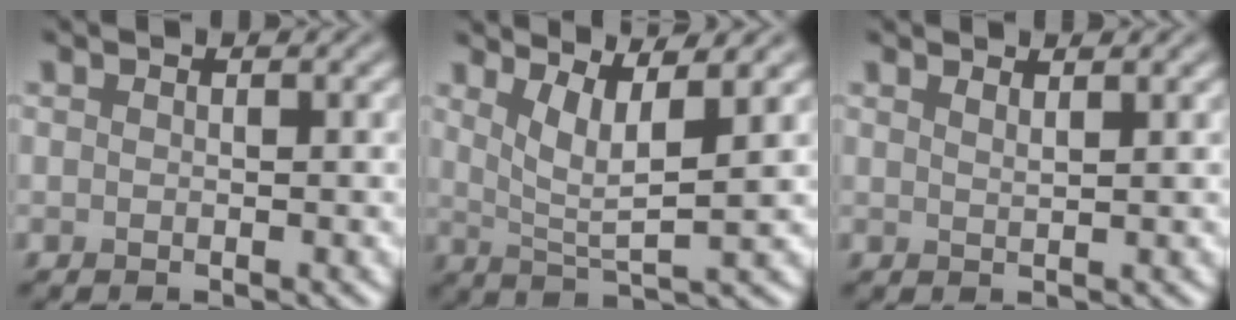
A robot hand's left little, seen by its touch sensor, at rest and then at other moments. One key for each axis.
{"total": 4.3, "fx": 2.1, "fy": 0.8, "fz": 3.6, "tx": -0.068, "ty": -0.007, "tz": 0.042}
{"total": 1.4, "fx": 1.1, "fy": 0.4, "fz": 0.7, "tx": -0.003, "ty": 0.002, "tz": 0.011}